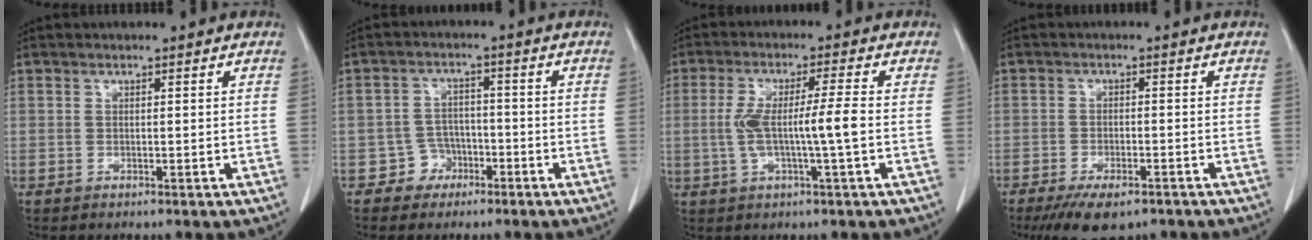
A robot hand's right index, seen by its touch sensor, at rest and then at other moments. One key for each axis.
{"total": 4.0, "fx": -2.2, "fy": 3.3, "fz": 0.2, "tx": 0.005, "ty": 0.016, "tz": -0.037}
{"total": 7.5, "fx": -0.8, "fy": -0.2, "fz": 7.4, "tx": -0.148, "ty": 0.007, "tz": -0.013}
{"total": 7.8, "fx": -5.7, "fy": 2.8, "fz": 4.6, "tx": -0.071, "ty": -0.010, "tz": -0.088}